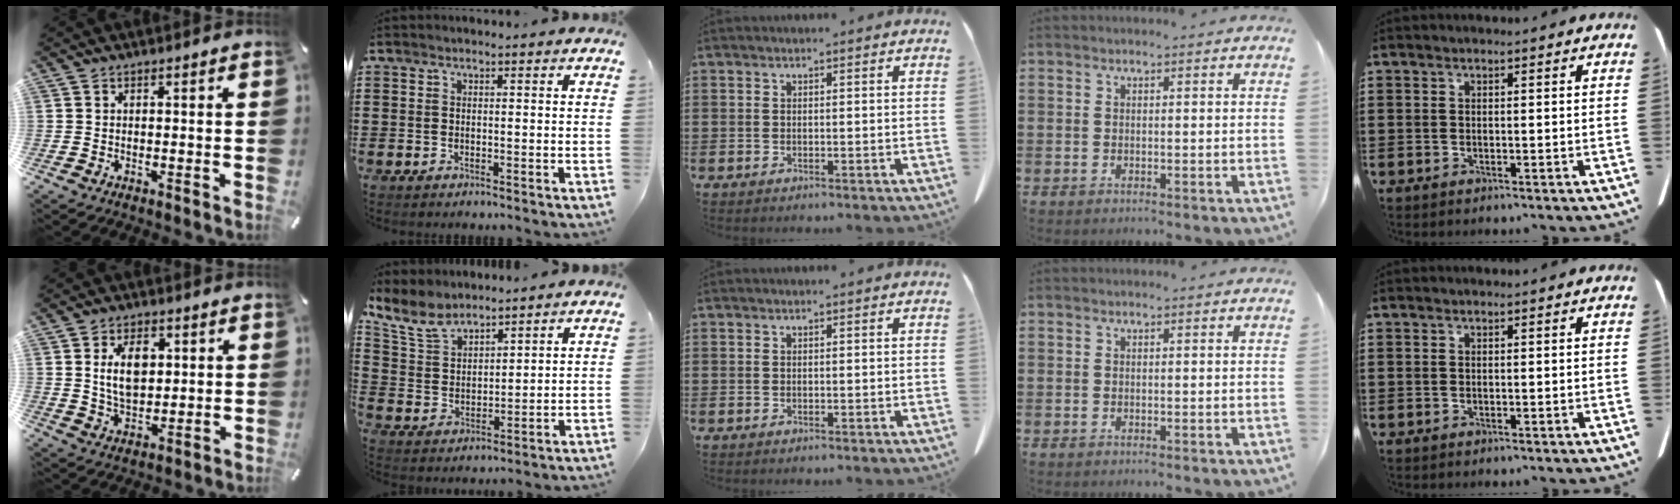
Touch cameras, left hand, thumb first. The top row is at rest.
{"thumb": {"total": 9.3, "force": [2.4, 6.1, 6.6], "torque": [-0.120, -0.002, 0.036]}, "index": {"total": 7.0, "force": [5.9, 2.7, 2.7], "torque": [-0.079, -0.019, 0.109]}}